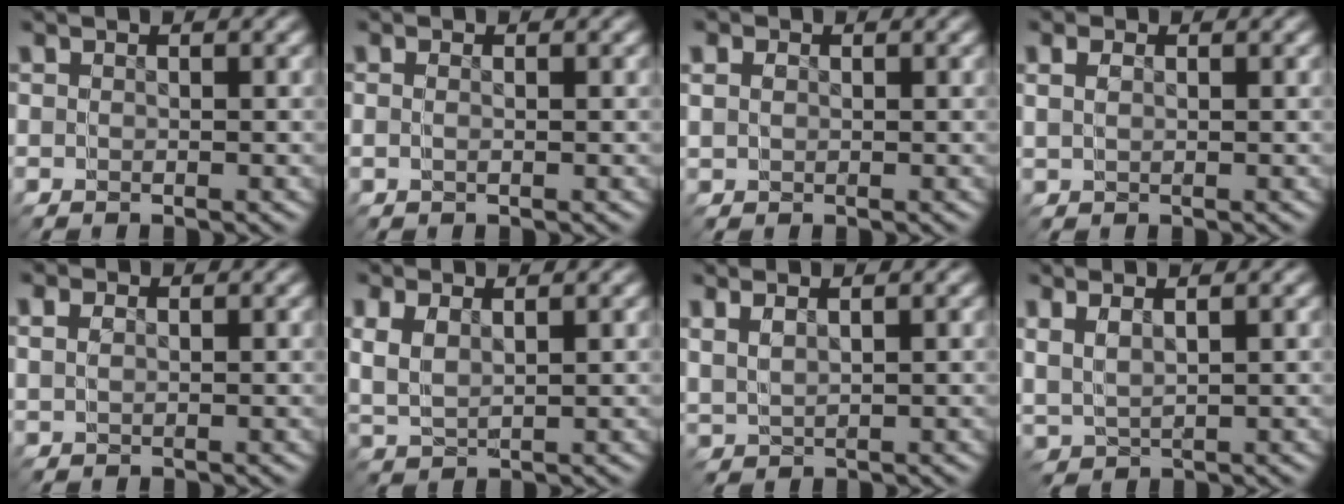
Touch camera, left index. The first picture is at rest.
{"total": 1.5, "force": [-0.4, -1.4, -0.3], "torque": [0.005, 0.005, -0.008]}
{"total": 1.0, "force": [0.2, 1.0, 0.1], "torque": [0.004, -0.007, 0.005]}
{"total": 0.9, "force": [0.0, -0.9, 0.2], "torque": [0.011, 0.006, -0.001]}
{"total": 0.8, "force": [0.3, -0.7, 0.3], "torque": [0.011, 0.007, 0.002]}
{"total": 2.5, "force": [2.2, 0.9, 0.8], "torque": [-0.022, 0.016, 0.033]}
{"total": 1.4, "force": [1.2, -0.2, 0.7], "torque": [-0.011, 0.013, 0.023]}
{"total": 2.3, "force": [1.6, 1.2, 1.1], "torque": [-0.034, 0.008, 0.031]}